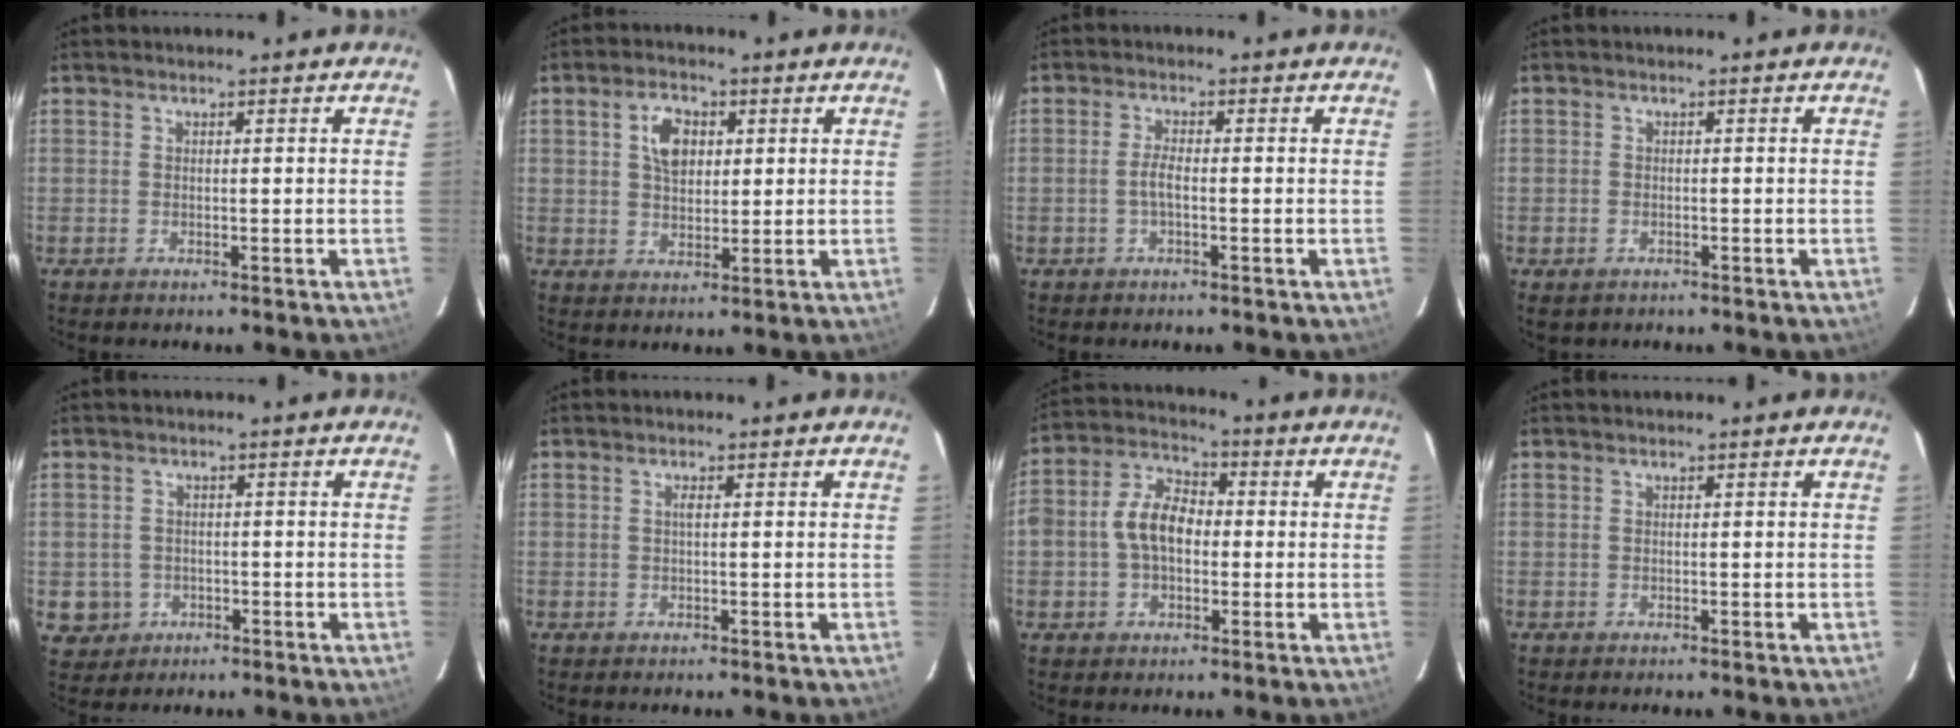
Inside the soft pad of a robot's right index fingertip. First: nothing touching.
{"total": 6.1, "force": [1.8, 3.9, 4.3], "torque": [-0.072, 0.016, 0.036]}
{"total": 2.3, "force": [-0.7, 0.5, 2.1], "torque": [-0.044, 0.000, -0.012]}
{"total": 1.9, "force": [-0.9, 1.5, 0.6], "torque": [-0.012, -0.001, -0.012]}
{"total": 4.9, "force": [-1.2, 4.7, 0.7], "torque": [-0.026, 0.013, -0.004]}
{"total": 0.8, "force": [0.1, 0.0, 0.7], "torque": [-0.014, 0.002, 0.000]}
{"total": 9.2, "force": [-0.6, 6.2, 6.8], "torque": [-0.135, 0.028, -0.013]}
{"total": 0.0}